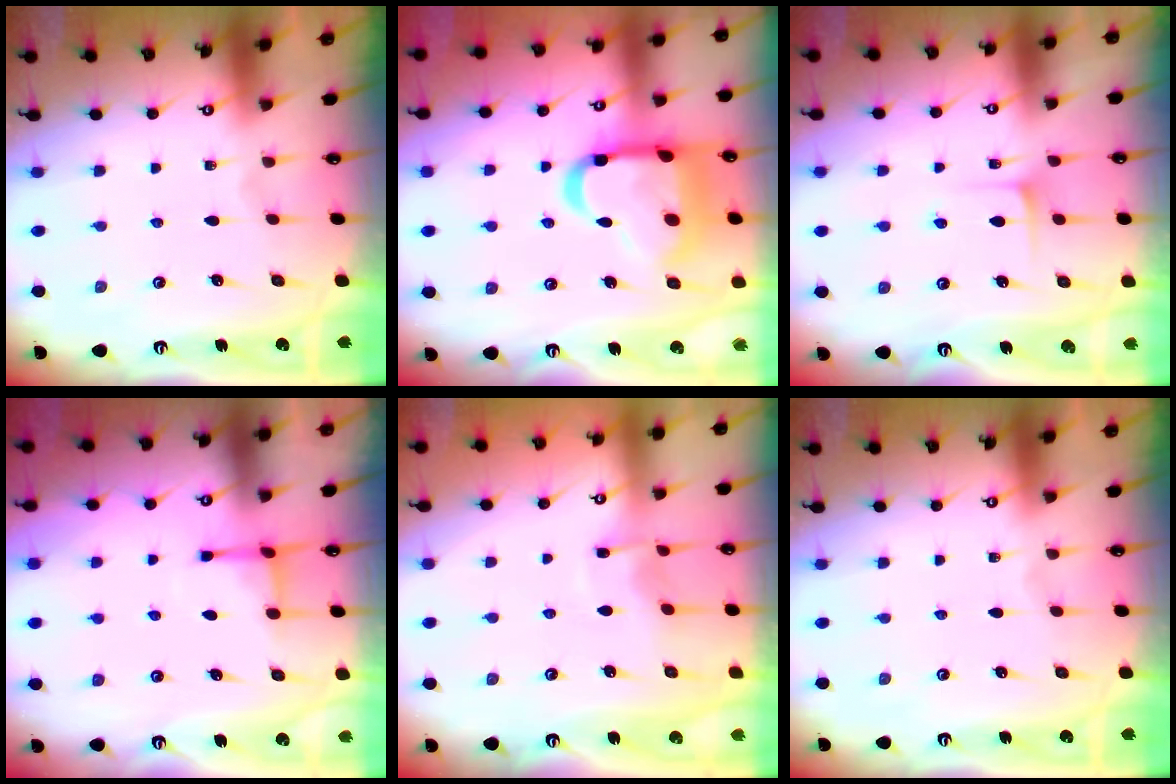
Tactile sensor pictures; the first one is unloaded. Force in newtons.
{"total": 21.6, "press": 21.5, "slide": 1.9}
{"total": 4.9, "press": 4.9, "slide": 0.6}
{"total": 2.8, "press": 2.7, "slide": 0.6}
{"total": 5.8, "press": 5.8, "slide": 0.5}
{"total": 0.0}